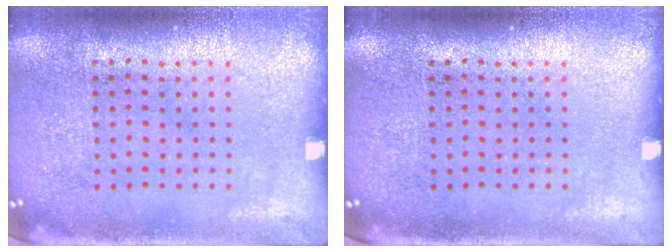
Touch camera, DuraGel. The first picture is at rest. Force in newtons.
{"total": 0.0}